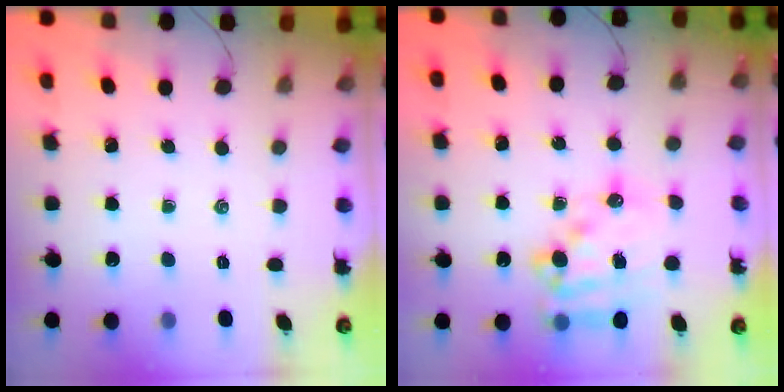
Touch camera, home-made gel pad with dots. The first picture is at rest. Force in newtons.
{"total": 16.4, "press": 16.1, "slide": 3.3}